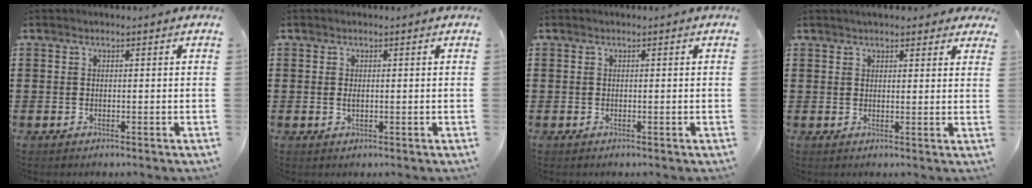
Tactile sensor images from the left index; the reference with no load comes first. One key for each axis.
{"total": 0.8, "fx": 0.1, "fy": 0.3, "fz": 0.8, "tx": -0.016, "ty": 0.001, "tz": 0.000}
{"total": 0.0}
{"total": 2.9, "fx": 2.7, "fy": 0.7, "fz": 0.8, "tx": -0.022, "ty": 0.001, "tz": 0.049}